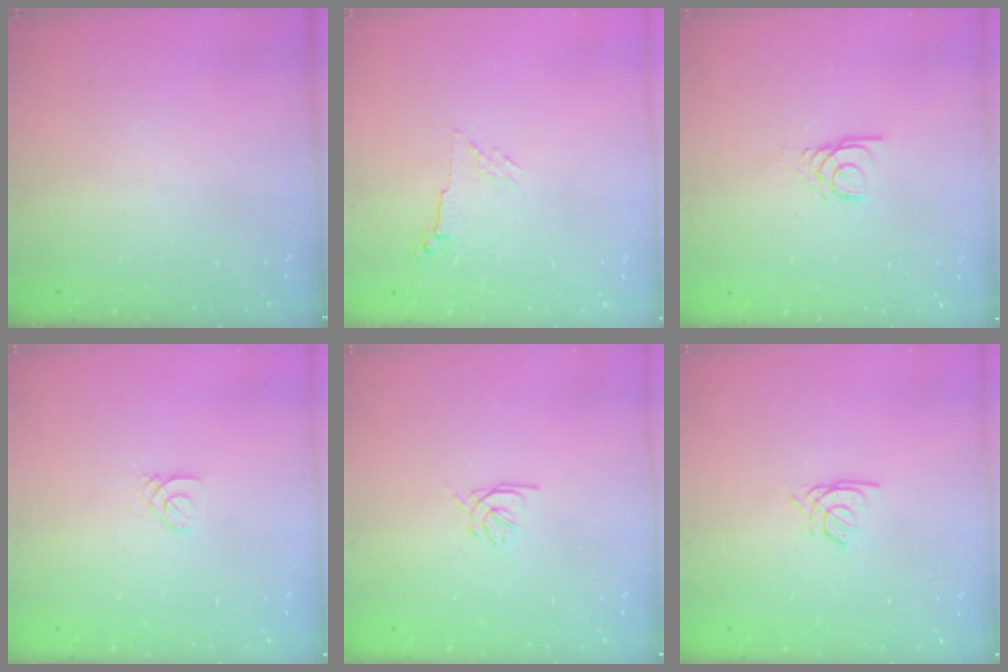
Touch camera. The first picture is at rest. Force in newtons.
{"total": 2.8, "press": 2.7, "slide": 0.6}
{"total": 1.3, "press": 1.3, "slide": 0.2}
{"total": 1.4, "press": 1.4, "slide": 0.1}
{"total": 1.6, "press": 1.5, "slide": 0.6}
{"total": 1.5, "press": 1.4, "slide": 0.4}